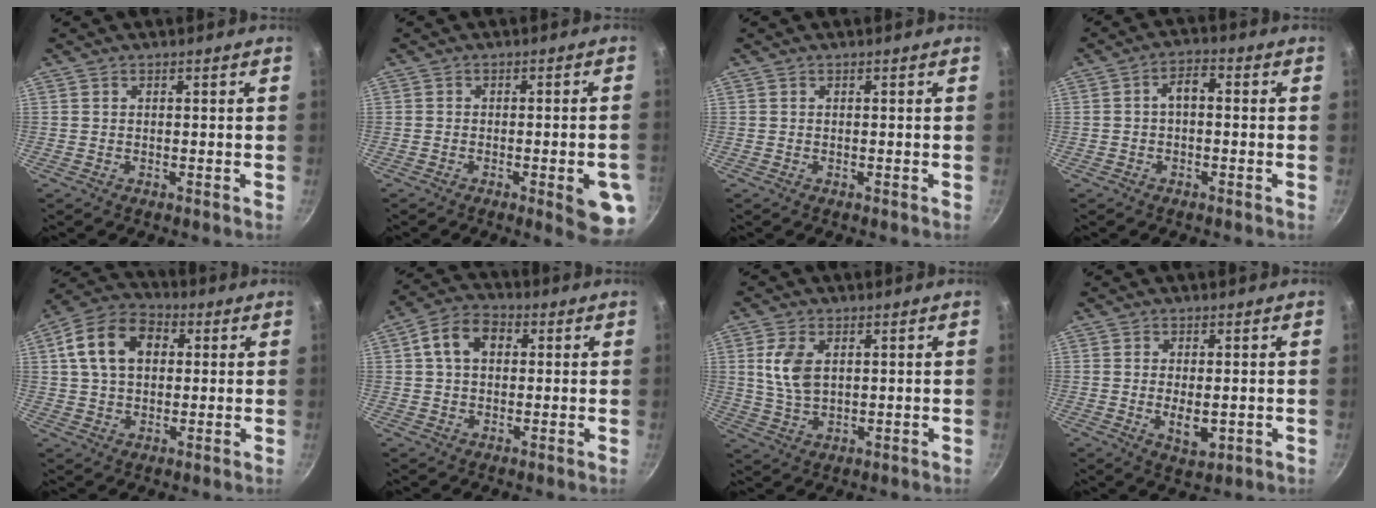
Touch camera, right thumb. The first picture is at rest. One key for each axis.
{"total": 8.2, "fx": -2.8, "fy": 2.0, "fz": 7.4, "tx": -0.072, "ty": 0.008, "tz": -0.032}
{"total": 0.0}
{"total": 6.7, "fx": -0.1, "fy": 3.8, "fz": 5.5, "tx": -0.080, "ty": 0.030, "tz": -0.008}
{"total": 13.2, "fx": 3.1, "fy": 9.2, "fz": 8.9, "tx": -0.136, "ty": 0.018, "tz": 0.036}
{"total": 8.4, "fx": 1.9, "fy": 6.0, "fz": 5.6, "tx": -0.080, "ty": 0.018, "tz": 0.019}
{"total": 7.3, "fx": 1.8, "fy": 4.3, "fz": 5.6, "tx": -0.108, "ty": -0.009, "tz": 0.038}
{"total": 5.3, "fx": -0.5, "fy": 2.5, "fz": 4.6, "tx": -0.079, "ty": -0.010, "tz": -0.002}